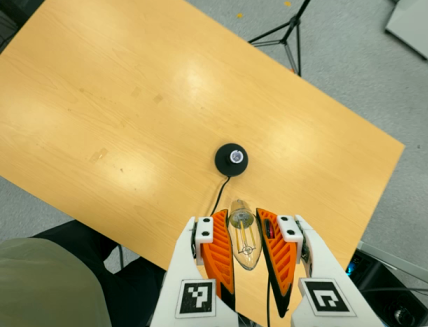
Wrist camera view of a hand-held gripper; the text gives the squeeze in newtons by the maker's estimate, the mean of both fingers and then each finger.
{"total": 22.3, "left": 23.7, "right": 20.9}